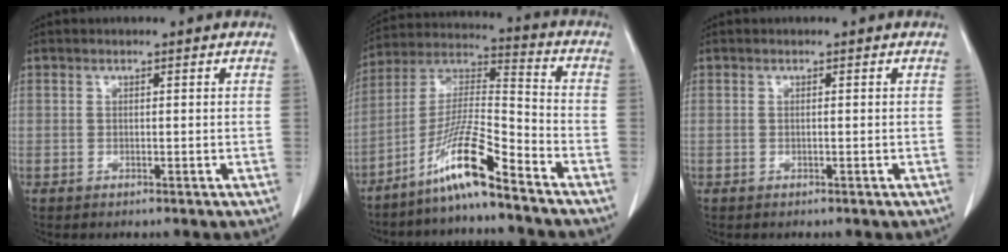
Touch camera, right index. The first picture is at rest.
{"total": 11.8, "force": [-8.2, 0.0, 8.4], "torque": [-0.170, -0.004, -0.161]}
{"total": 0.0}